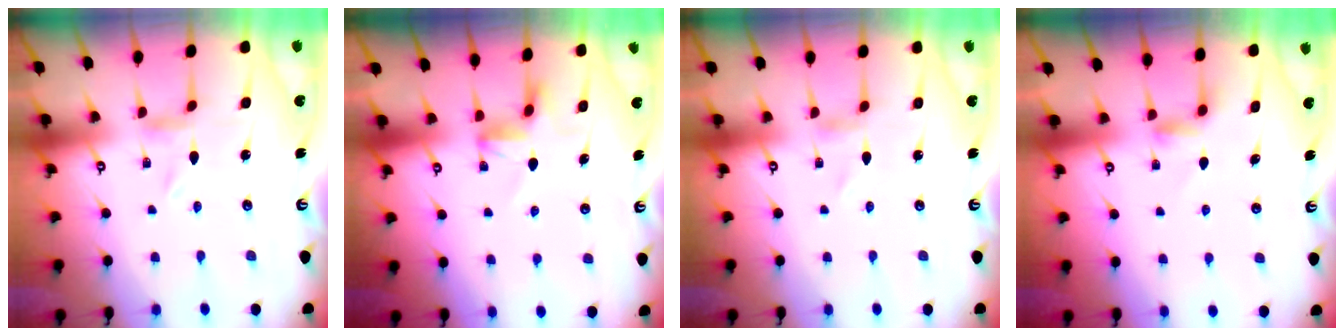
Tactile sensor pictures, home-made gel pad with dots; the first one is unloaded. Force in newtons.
{"total": 4.8, "press": 4.4, "slide": 1.8}
{"total": 0.8, "press": 0.8, "slide": 0.1}
{"total": 3.3, "press": 3.3, "slide": 0.3}